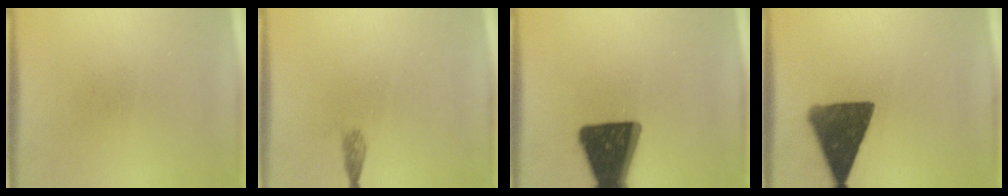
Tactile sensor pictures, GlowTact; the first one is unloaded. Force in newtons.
{"total": 1.3}
{"total": 18.4}
{"total": 13.2}